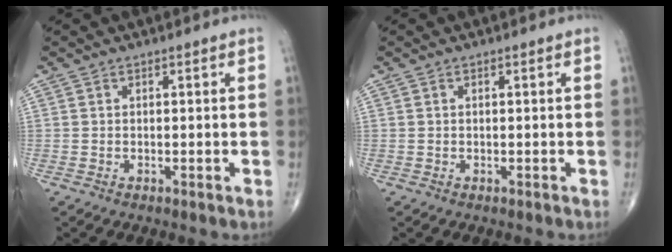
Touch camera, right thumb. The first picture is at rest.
{"total": 0.0}